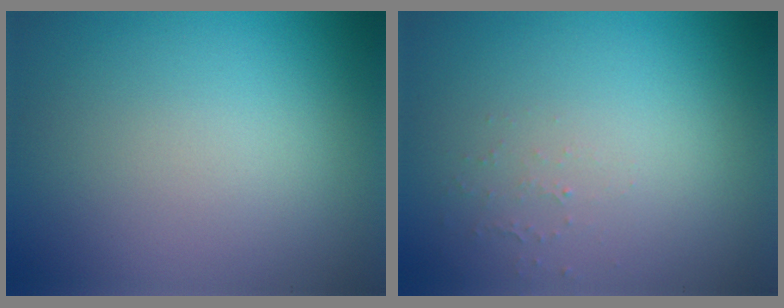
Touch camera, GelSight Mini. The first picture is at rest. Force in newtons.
{"total": 0.8, "press": 0.8, "slide": 0.3}